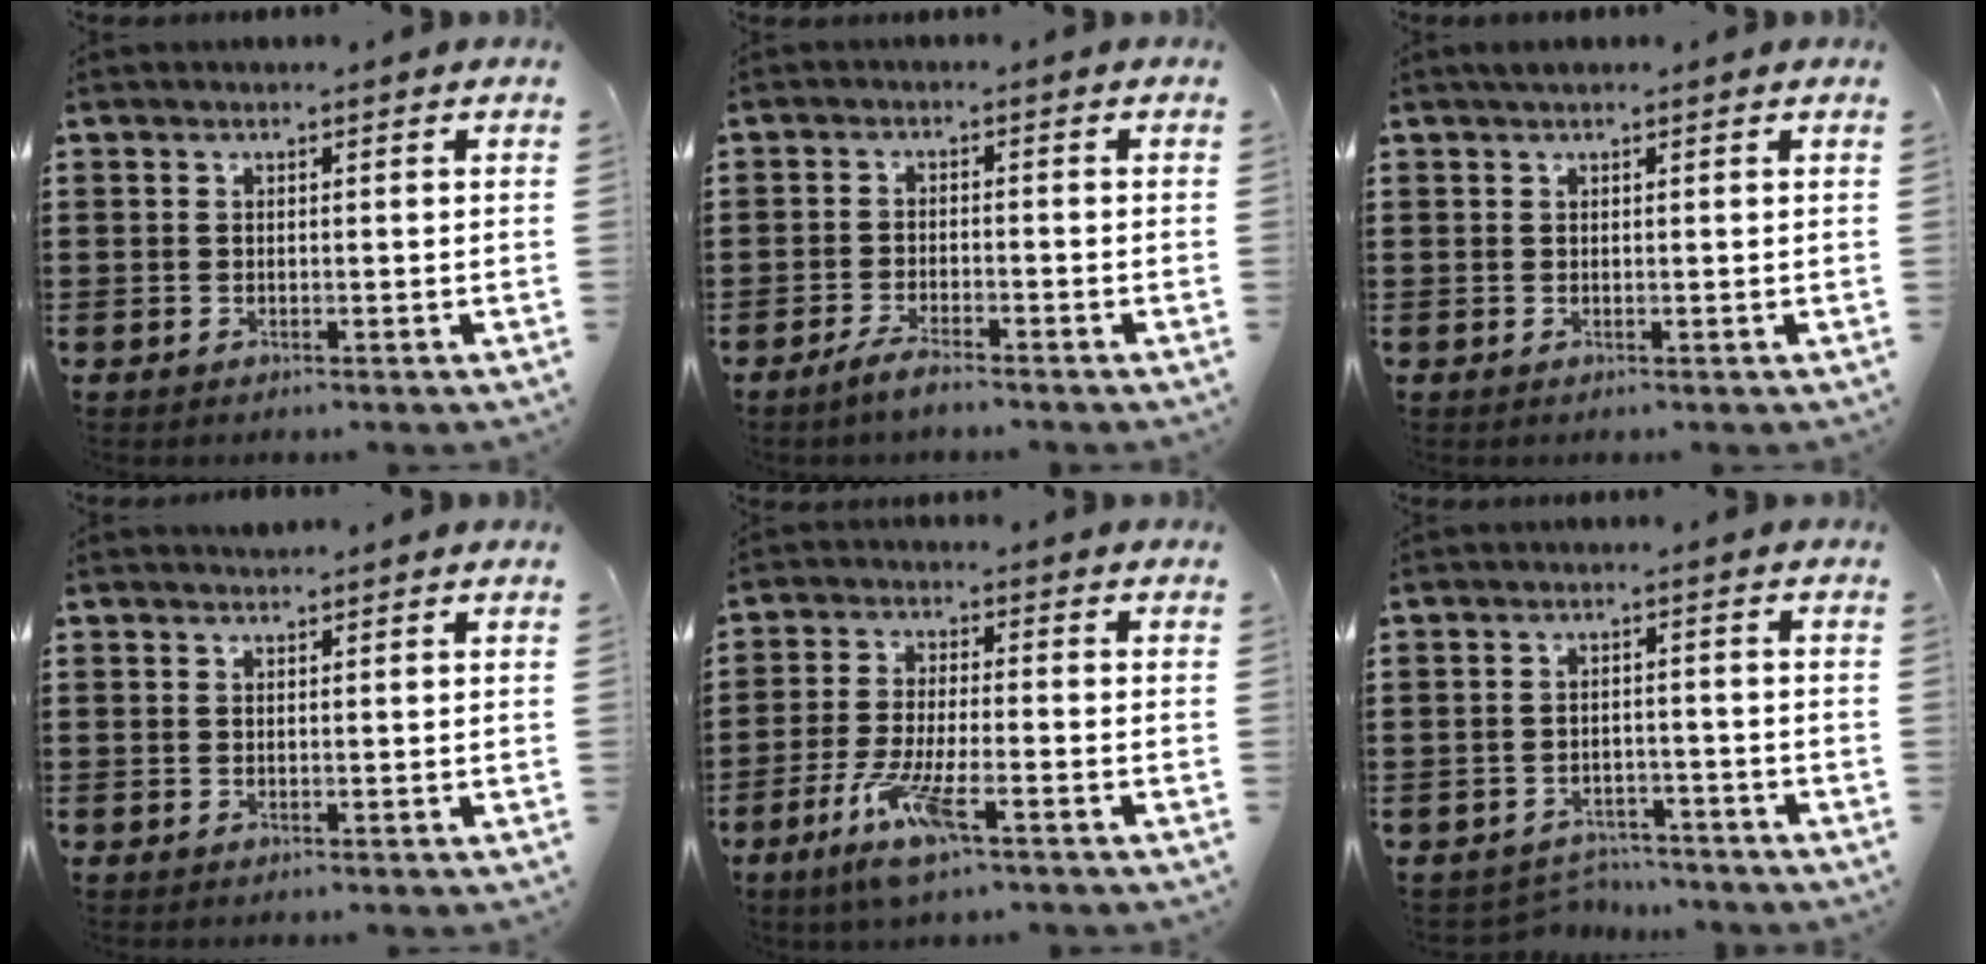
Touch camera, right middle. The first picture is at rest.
{"total": 2.8, "force": [-2.3, 0.2, 1.6], "torque": [-0.033, 0.001, -0.046]}
{"total": 0.9, "force": [0.7, 0.1, 0.6], "torque": [-0.013, 0.001, 0.013]}
{"total": 0.8, "force": [0.8, 0.0, -0.1], "torque": [0.000, -0.003, 0.016]}
{"total": 8.0, "force": [-4.2, 1.6, 6.6], "torque": [-0.143, -0.011, -0.077]}
{"total": 3.2, "force": [-3.1, 0.7, -0.1], "torque": [-0.006, -0.002, -0.067]}